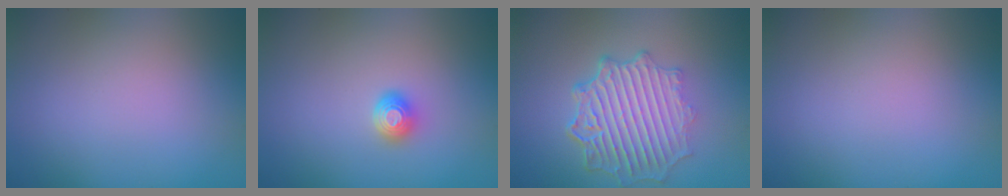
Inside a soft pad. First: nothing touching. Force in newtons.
{"total": 1.6, "press": 1.3, "slide": 0.9}
{"total": 6.9, "press": 5.2, "slide": 4.6}
{"total": 0.0}